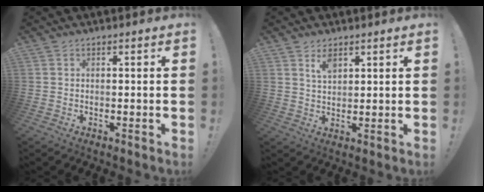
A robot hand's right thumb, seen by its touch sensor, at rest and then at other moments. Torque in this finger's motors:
{"motor_torque": [-0.28, 0.34, 0.18, 0.40, 0.00]}